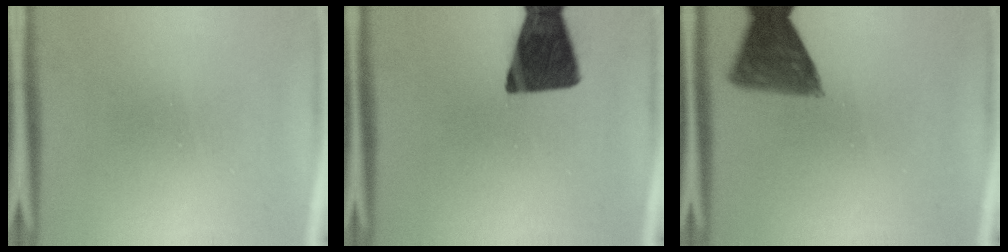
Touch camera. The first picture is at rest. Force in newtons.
{"total": 17.0}
{"total": 8.2}